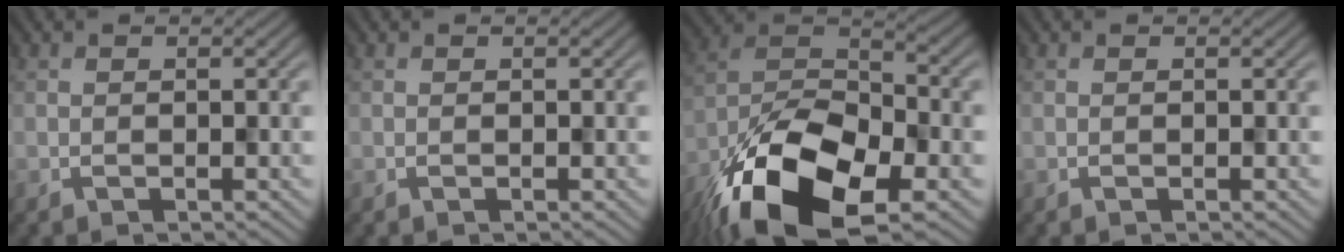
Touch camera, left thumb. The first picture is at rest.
{"total": 0.0}
{"total": 16.9, "force": [-10.6, 7.6, 10.9], "torque": [-0.213, -0.038, -0.188]}
{"total": 0.0}